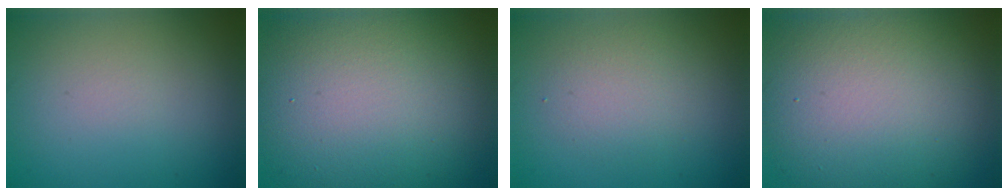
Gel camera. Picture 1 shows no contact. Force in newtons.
{"total": 15.0, "press": 15.0, "slide": 0.7}
{"total": 2.4, "press": 2.4, "slide": 0.2}
{"total": 12.7, "press": 12.7, "slide": 0.6}